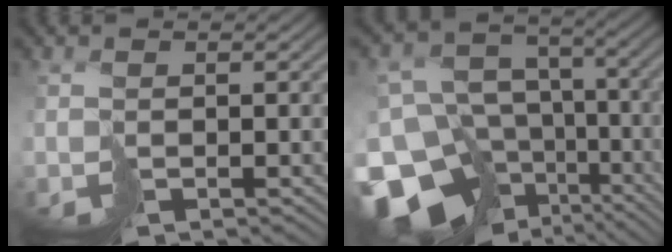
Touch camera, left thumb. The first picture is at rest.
{"total": 19.2, "force": [-11.2, 13.2, 8.2], "torque": [-0.196, -0.030, -0.154]}